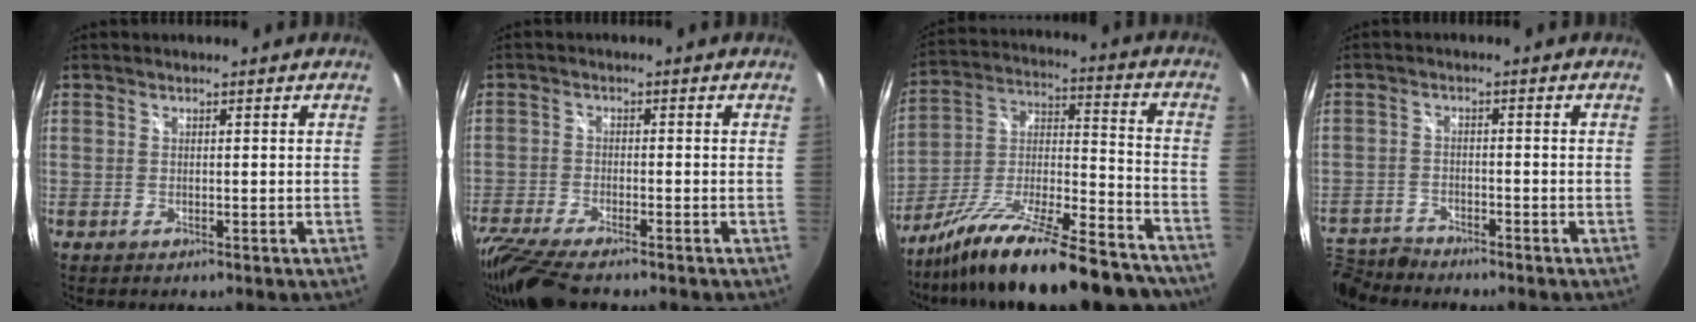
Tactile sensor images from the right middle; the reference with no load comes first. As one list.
[{"total": 11.0, "force": [-9.1, 1.8, 5.9], "torque": [-0.149, -0.044, -0.168]}, {"total": 26.5, "force": [-20.6, 6.4, 15.3], "torque": [-0.258, -0.024, -0.311]}, {"total": 6.8, "force": [-6.5, 1.8, 0.8], "torque": [-0.041, 0.003, -0.126]}]